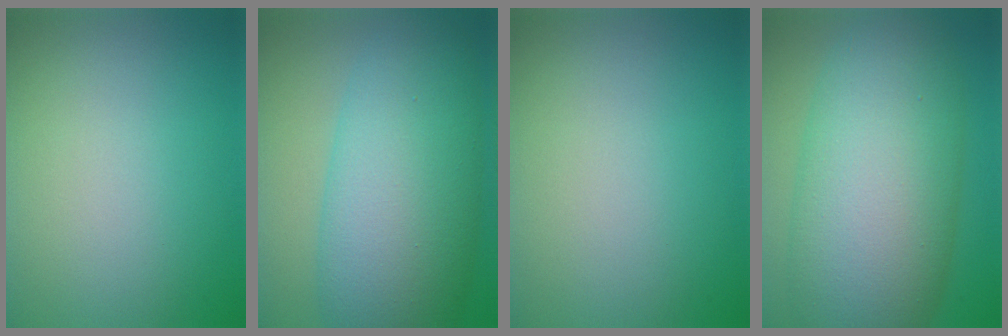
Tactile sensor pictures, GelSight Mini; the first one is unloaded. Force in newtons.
{"total": 11.6, "press": 11.6, "slide": 0.2}
{"total": 0.0}
{"total": 13.7, "press": 13.7, "slide": 0.5}